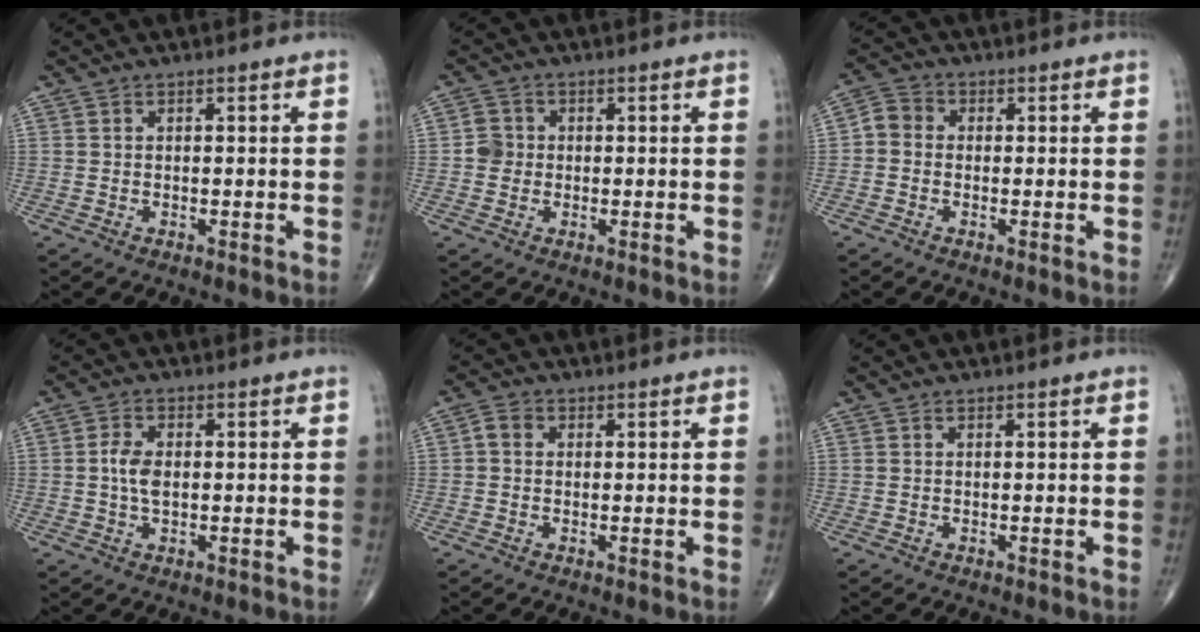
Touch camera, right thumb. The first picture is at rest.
{"total": 3.0, "force": [-0.2, 2.8, 1.0], "torque": [-0.003, 0.006, -0.009]}
{"total": 3.7, "force": [-0.4, 3.2, 1.7], "torque": [-0.022, 0.010, -0.021]}
{"total": 4.1, "force": [0.0, 2.3, 3.4], "torque": [-0.072, 0.003, -0.003]}
{"total": 2.7, "force": [0.2, 2.3, 1.4], "torque": [-0.018, 0.009, -0.002]}
{"total": 0.0}